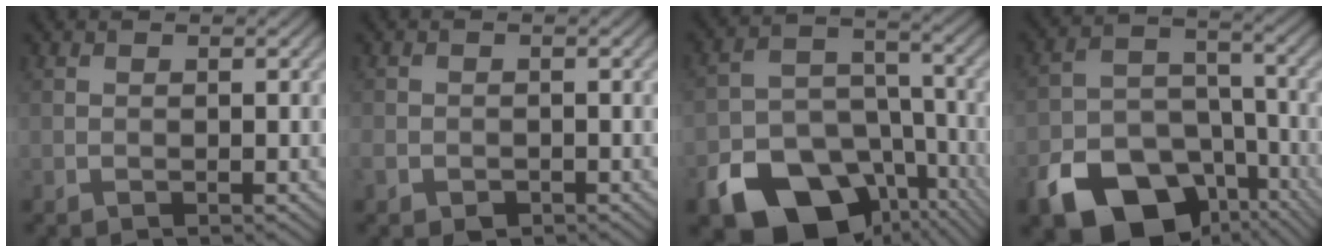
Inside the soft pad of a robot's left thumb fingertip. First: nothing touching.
{"total": 2.1, "force": [-1.4, 1.4, 0.8], "torque": [-0.019, -0.009, -0.031]}
{"total": 17.3, "force": [-10.3, 11.2, 8.2], "torque": [-0.167, -0.048, -0.154]}
{"total": 15.7, "force": [-9.3, 9.7, 8.0], "torque": [-0.173, -0.041, -0.151]}